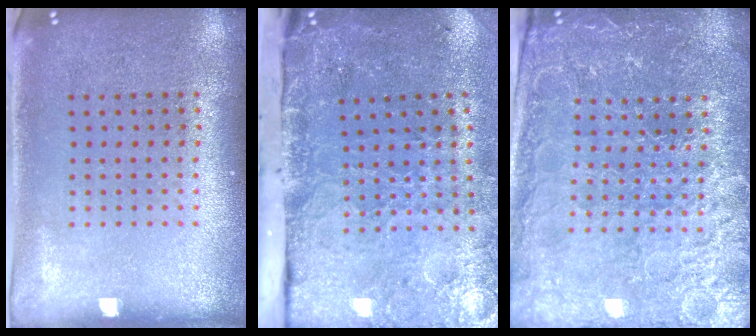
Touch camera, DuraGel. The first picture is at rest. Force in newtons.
{"total": 5.0, "press": 3.7, "slide": 3.4}
{"total": 4.0, "press": 3.9, "slide": 0.9}